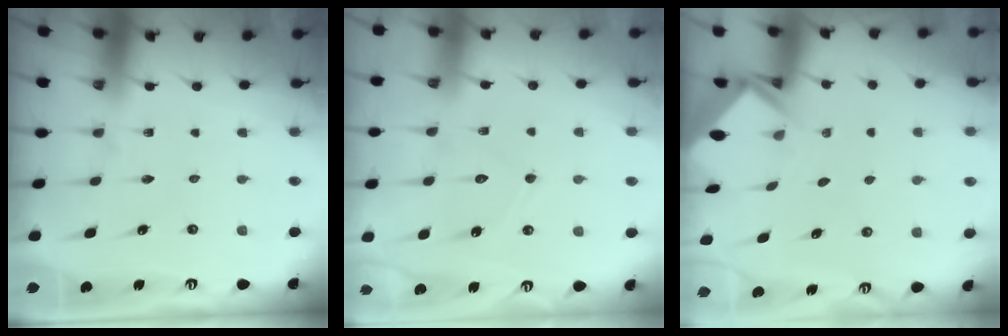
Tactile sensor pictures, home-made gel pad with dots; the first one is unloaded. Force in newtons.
{"total": 6.6, "press": 6.6, "slide": 0.5}
{"total": 2.7, "press": 2.7, "slide": 0.3}